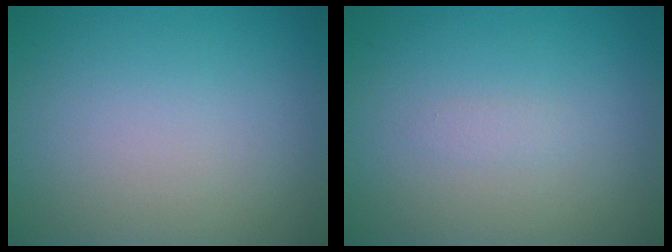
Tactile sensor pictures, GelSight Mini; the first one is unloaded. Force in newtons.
{"total": 0.7, "press": 0.7, "slide": 0.1}